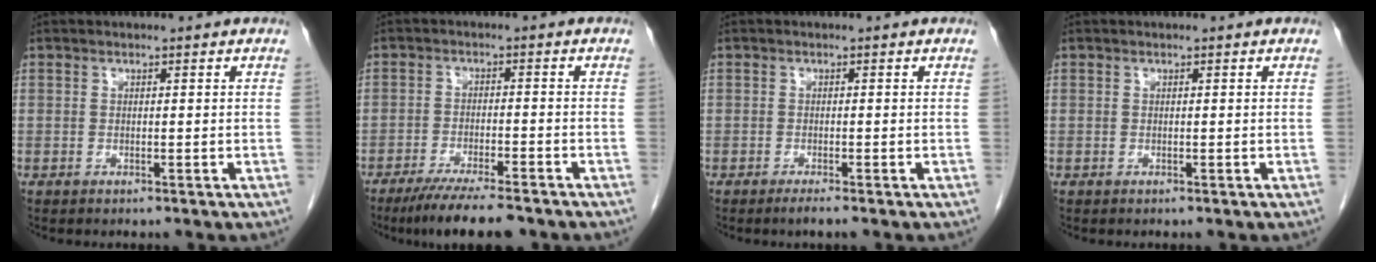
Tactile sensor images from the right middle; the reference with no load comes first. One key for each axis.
{"total": 8.9, "fx": -7.2, "fy": 1.1, "fz": 5.3, "tx": -0.083, "ty": -0.020, "tz": -0.112}
{"total": 1.3, "fx": -0.9, "fy": -0.2, "fz": 0.8, "tx": -0.019, "ty": -0.004, "tz": -0.018}
{"total": 0.0}